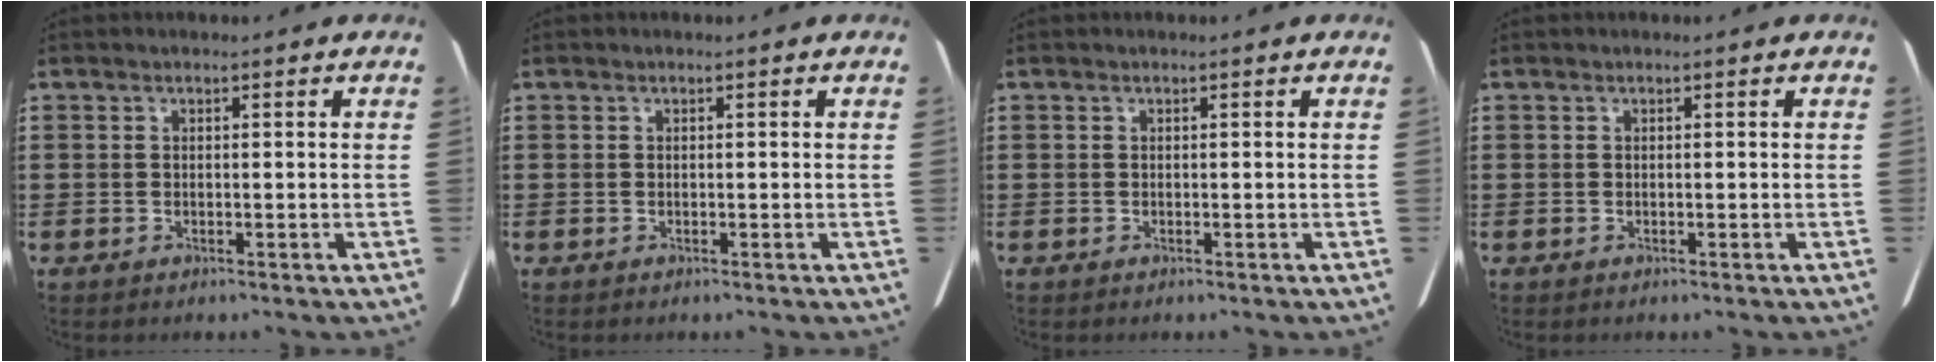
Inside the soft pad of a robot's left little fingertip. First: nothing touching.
{"total": 0.0}
{"total": 0.0}
{"total": 0.0}